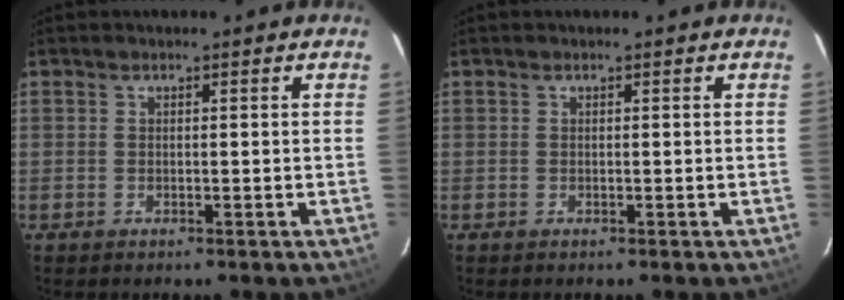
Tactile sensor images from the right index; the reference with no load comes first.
{"total": 0.0}